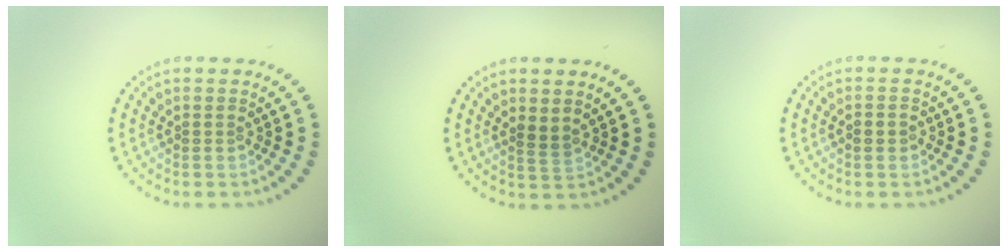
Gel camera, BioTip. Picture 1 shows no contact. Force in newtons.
{"total": 1.4, "press": 1.1, "slide": 0.8}
{"total": 1.1, "press": 1.0, "slide": 0.5}